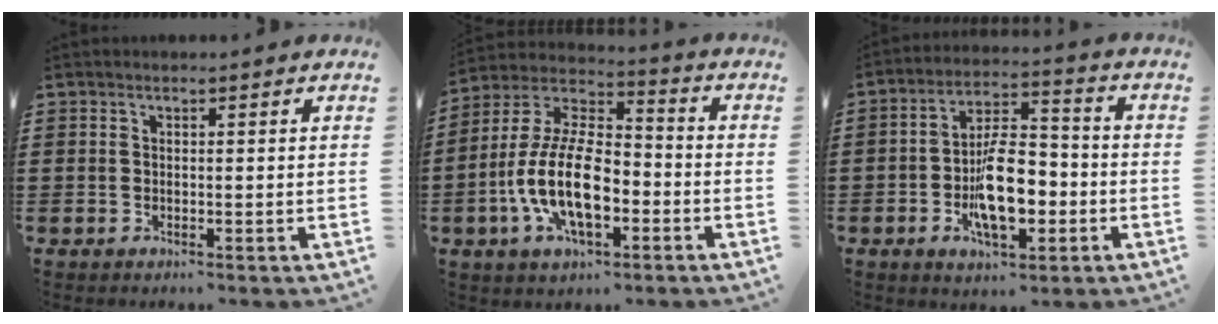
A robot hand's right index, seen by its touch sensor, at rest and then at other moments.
{"total": 13.0, "force": [-4.2, 6.1, 10.7], "torque": [-0.252, -0.002, -0.086]}
{"total": 10.8, "force": [-2.9, 4.8, 9.2], "torque": [-0.173, 0.001, -0.052]}